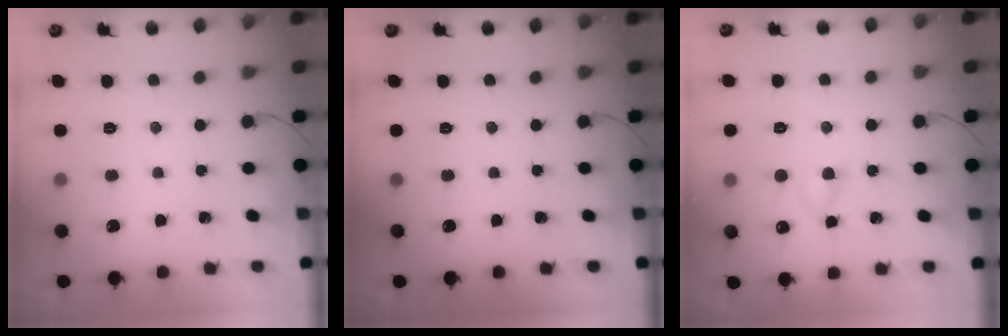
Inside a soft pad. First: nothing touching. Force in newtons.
{"total": 0.0}
{"total": 2.9, "press": 2.6, "slide": 1.3}